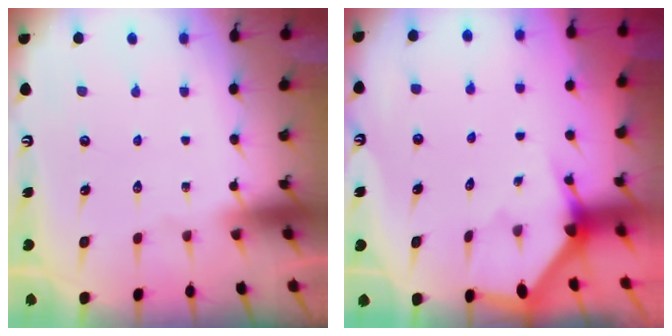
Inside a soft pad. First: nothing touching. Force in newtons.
{"total": 2.9, "press": 2.9, "slide": 0.2}